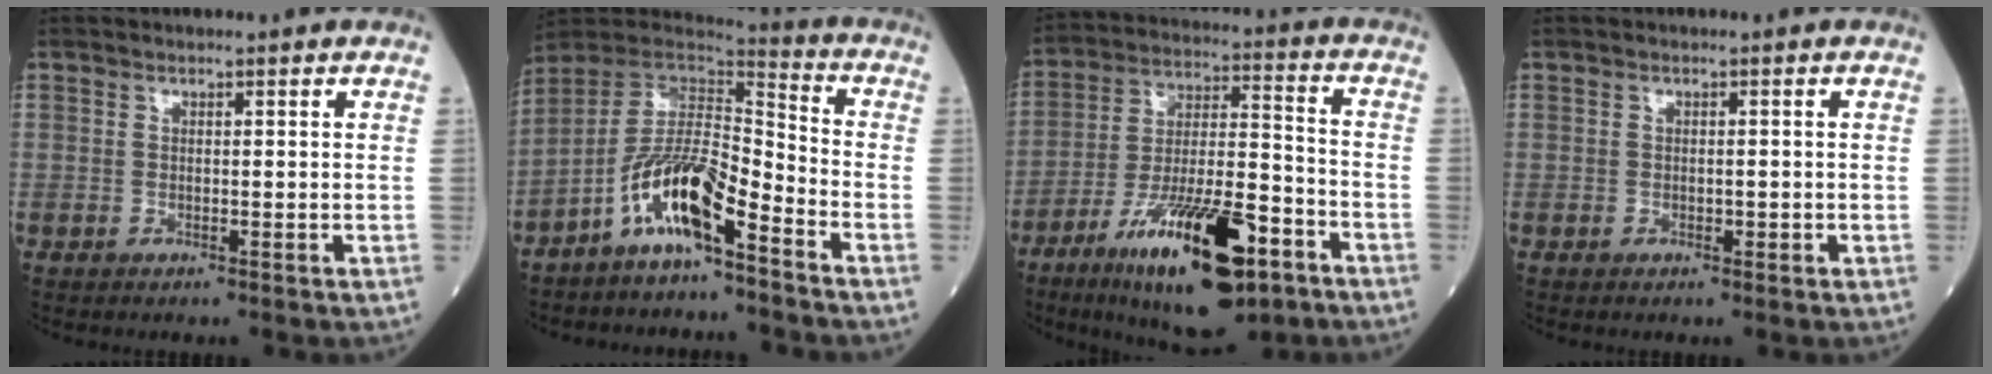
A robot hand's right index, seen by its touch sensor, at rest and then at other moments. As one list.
[{"total": 11.6, "force": [-6.9, 2.0, 9.1], "torque": [-0.181, 0.008, -0.131]}, {"total": 20.0, "force": [-10.9, 4.8, 16.0], "torque": [-0.269, -0.020, -0.177]}, {"total": 0.8, "force": [-0.3, 0.4, 0.6], "torque": [-0.008, 0.001, -0.003]}]